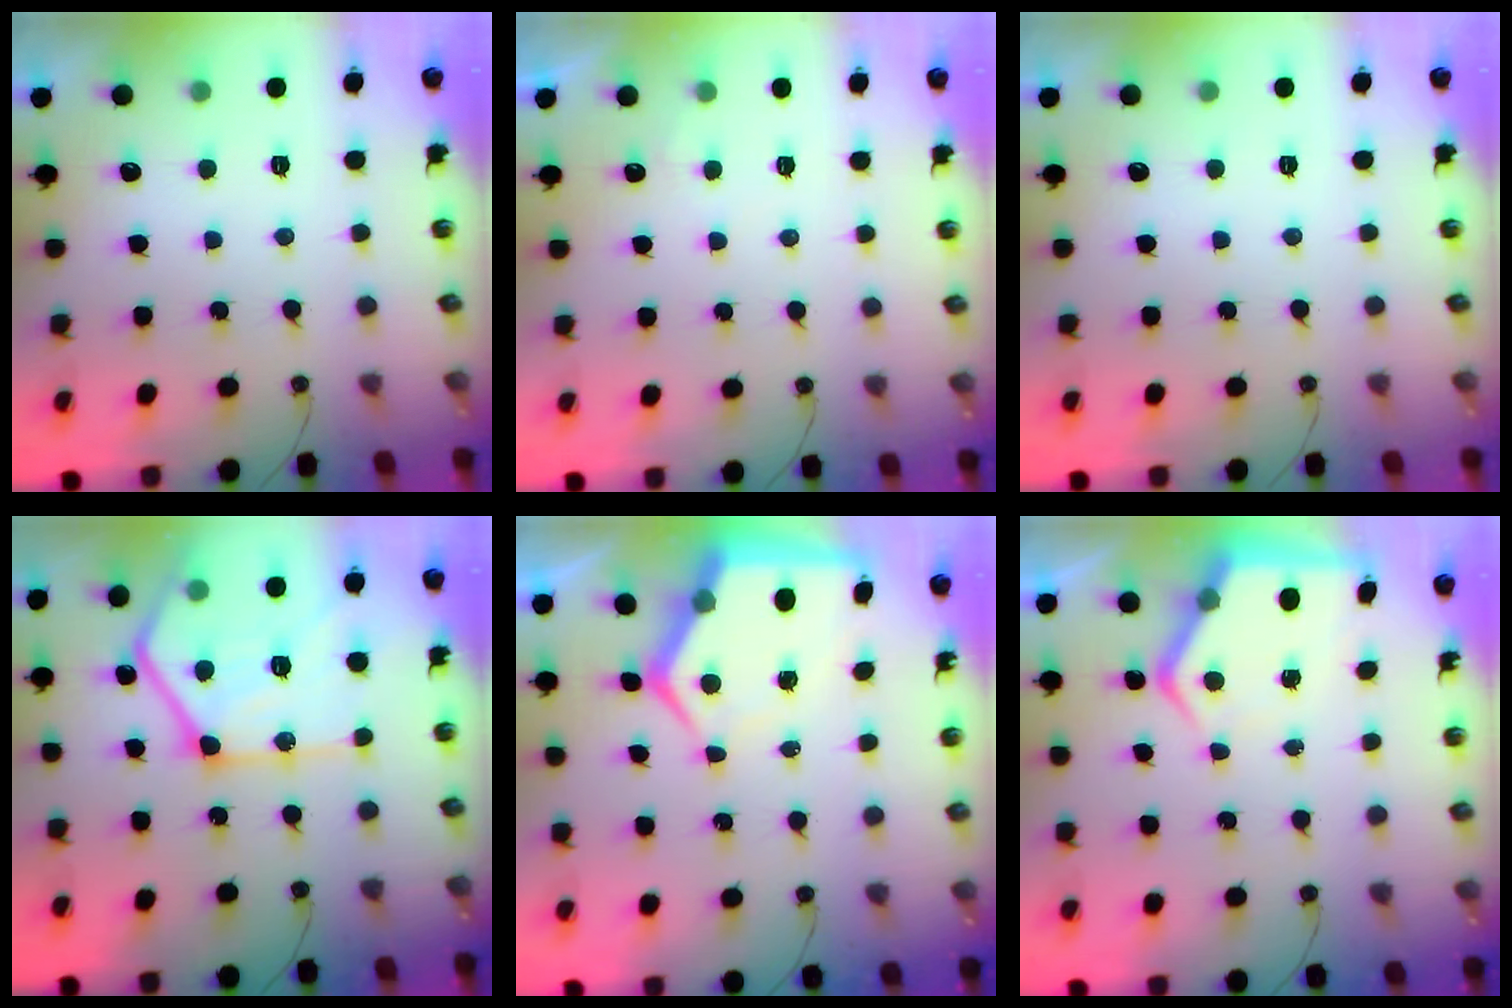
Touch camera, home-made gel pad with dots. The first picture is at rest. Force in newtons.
{"total": 2.8, "press": 2.8, "slide": 0.3}
{"total": 0.0}
{"total": 25.8, "press": 25.7, "slide": 2.6}
{"total": 9.7, "press": 9.6, "slide": 1.2}
{"total": 6.4, "press": 6.4, "slide": 0.4}